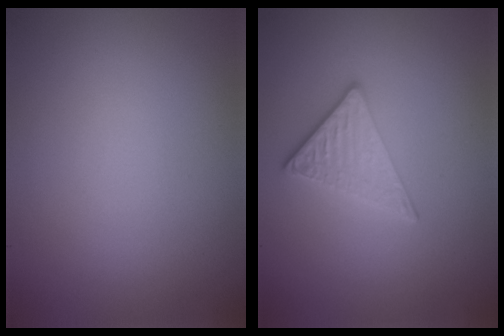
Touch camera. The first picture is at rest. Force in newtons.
{"total": 2.7, "press": 2.5, "slide": 1.1}